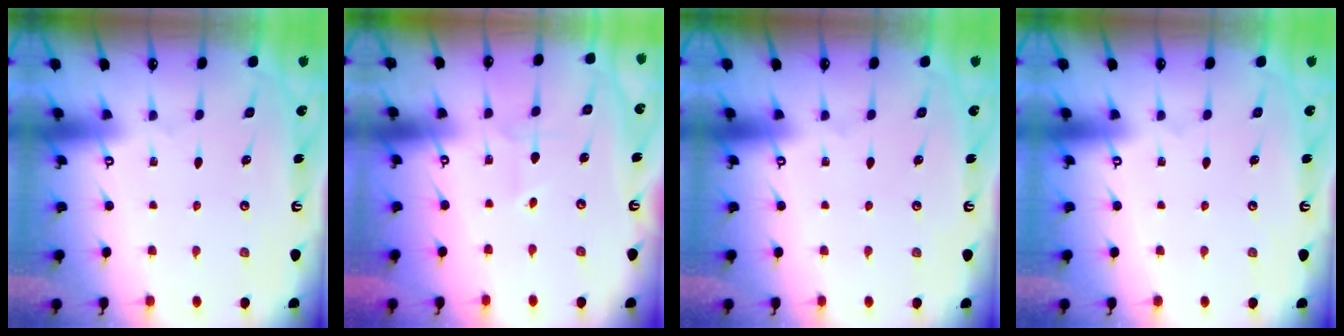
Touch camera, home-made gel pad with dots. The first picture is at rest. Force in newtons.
{"total": 2.8, "press": 2.8, "slide": 0.3}
{"total": 0.0}
{"total": 0.0}